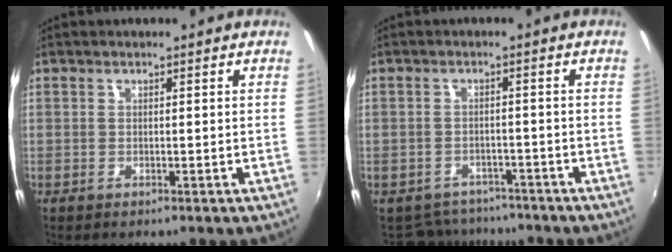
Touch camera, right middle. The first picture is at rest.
{"total": 7.2, "force": [-6.3, 3.4, 0.9], "torque": [-0.033, -0.002, -0.090]}